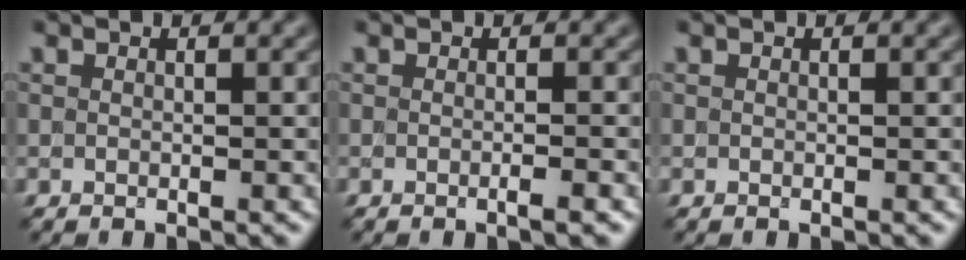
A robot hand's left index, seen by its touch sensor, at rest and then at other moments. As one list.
[{"total": 1.7, "force": [-0.2, 0.6, 1.5], "torque": [-0.011, -0.005, -0.013]}, {"total": 0.0}]